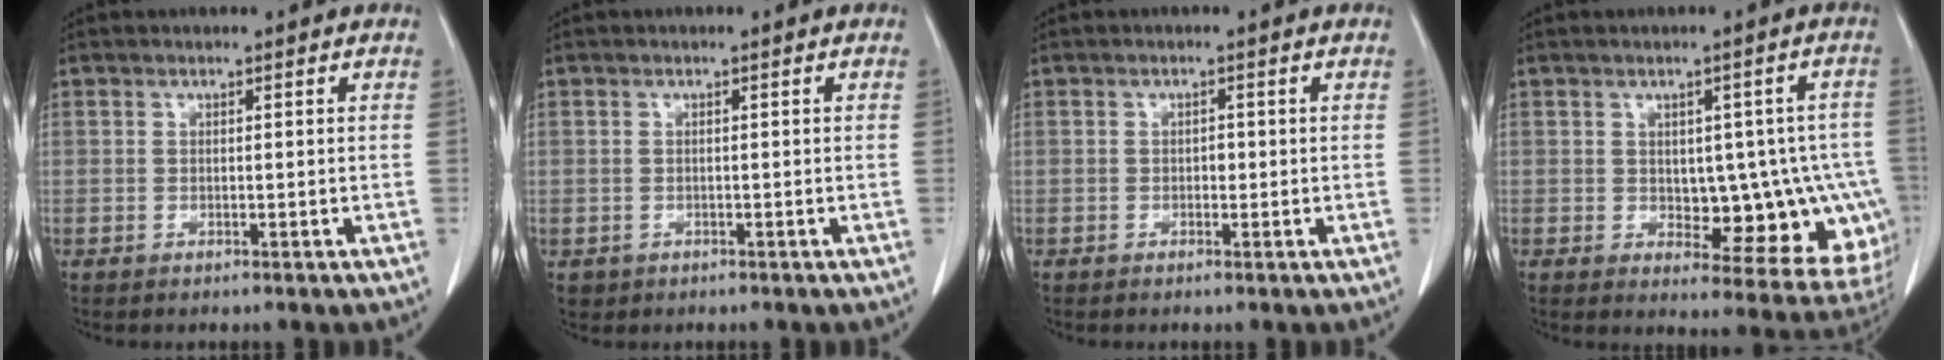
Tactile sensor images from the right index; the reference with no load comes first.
{"total": 1.1, "force": [-0.4, 1.0, 0.0], "torque": [-0.006, 0.004, -0.001]}
{"total": 1.0, "force": [-0.1, 0.7, 0.7], "torque": [-0.008, 0.003, -0.002]}
{"total": 12.8, "force": [-1.4, 6.6, 10.8], "torque": [-0.094, 0.018, 0.001]}